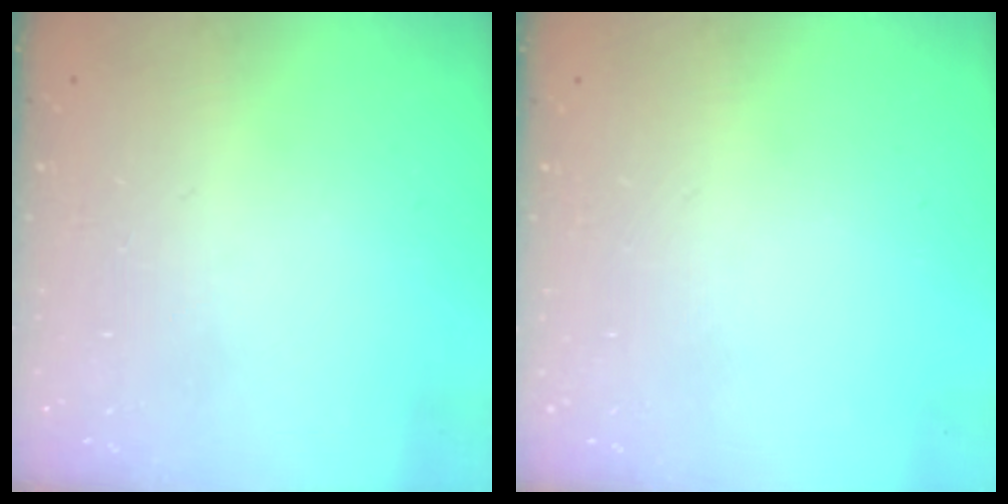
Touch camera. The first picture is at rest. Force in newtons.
{"total": 0.0}